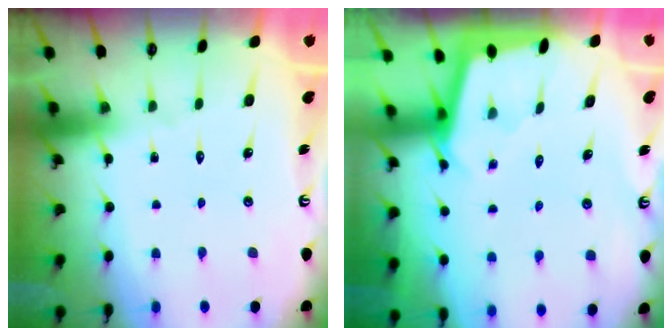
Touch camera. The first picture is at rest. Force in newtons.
{"total": 1.8, "press": 1.8, "slide": 0.2}